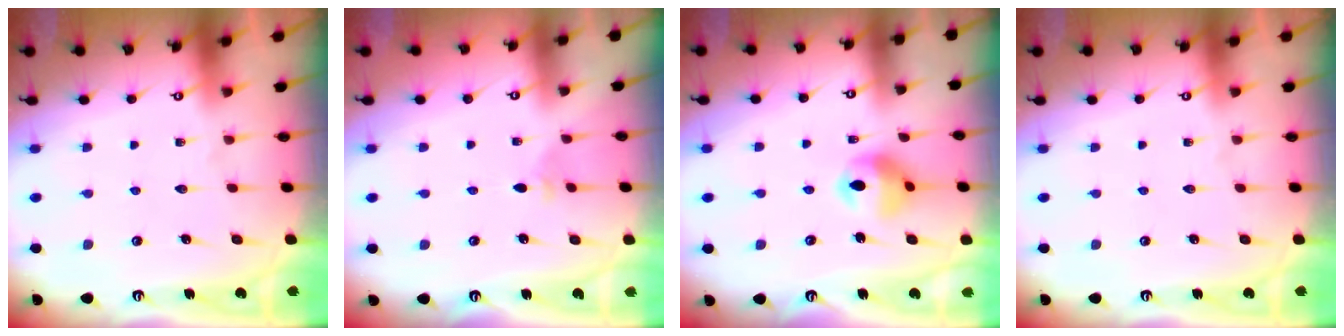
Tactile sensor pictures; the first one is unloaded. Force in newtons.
{"total": 2.2, "press": 2.1, "slide": 0.6}
{"total": 11.2, "press": 10.6, "slide": 3.6}
{"total": 0.0}